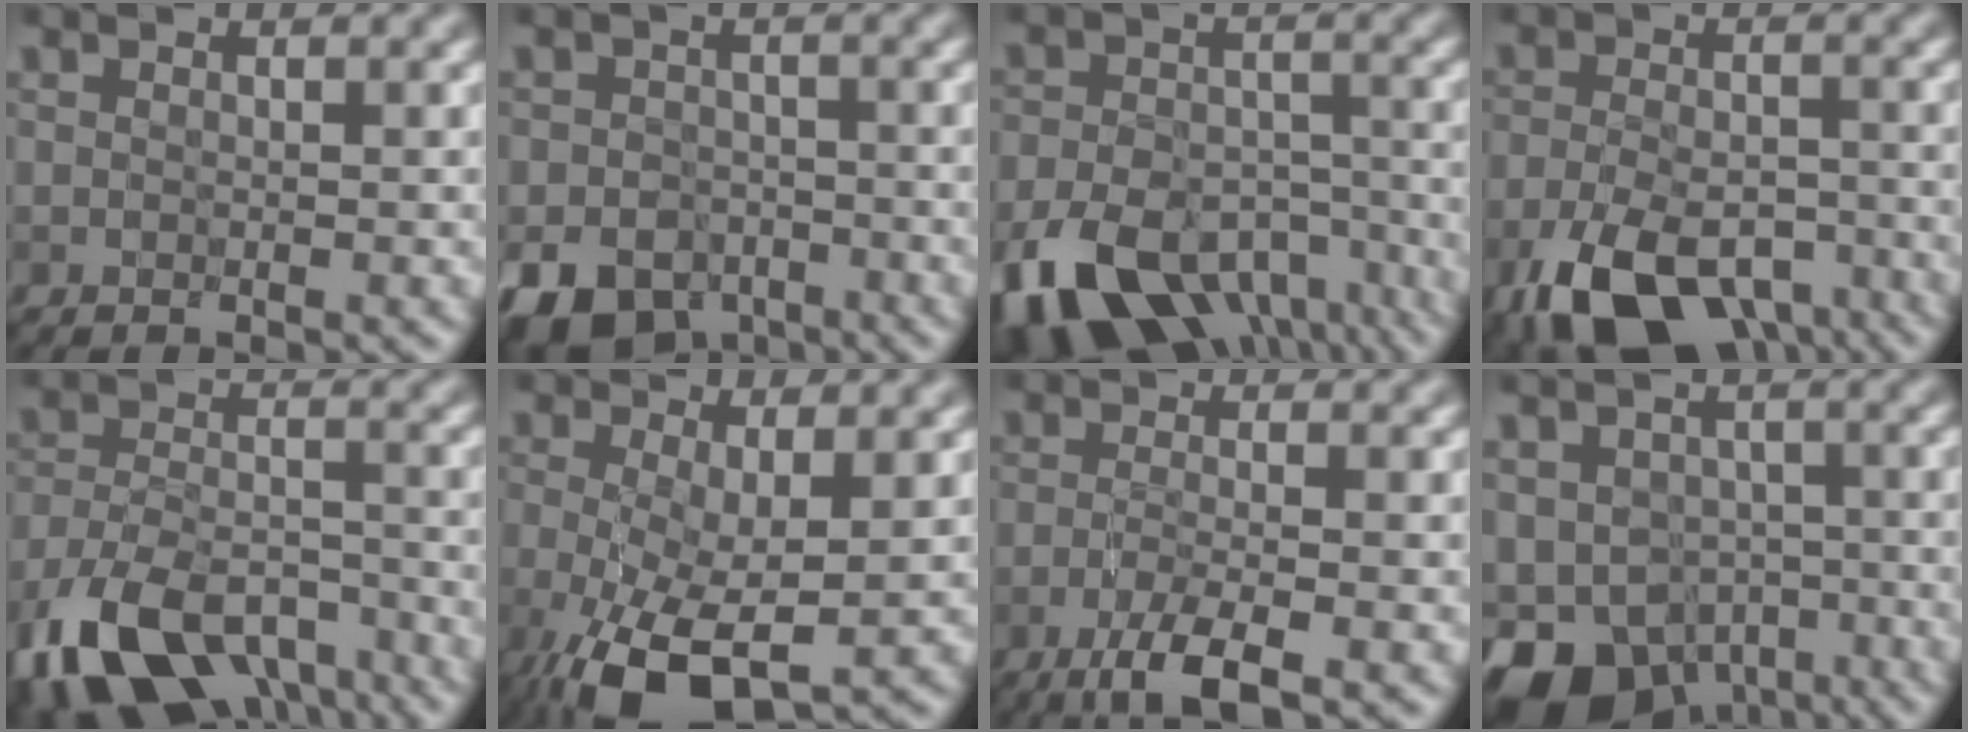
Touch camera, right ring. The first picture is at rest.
{"total": 7.5, "force": [-4.7, 5.1, 2.7], "torque": [-0.035, -0.018, -0.077]}
{"total": 14.1, "force": [-8.9, 7.8, 7.7], "torque": [-0.156, -0.036, -0.134]}
{"total": 11.2, "force": [-6.9, 5.4, 7.0], "torque": [-0.140, -0.023, -0.114]}
{"total": 13.1, "force": [-9.2, 6.0, 7.2], "torque": [-0.152, -0.025, -0.153]}
{"total": 7.0, "force": [-2.0, 2.7, 6.1], "torque": [-0.131, -0.019, -0.034]}
{"total": 4.1, "force": [-2.3, 0.8, 3.3], "torque": [-0.059, 0.001, -0.053]}
{"total": 9.7, "force": [-5.7, 6.4, 4.5], "torque": [-0.082, -0.022, -0.097]}